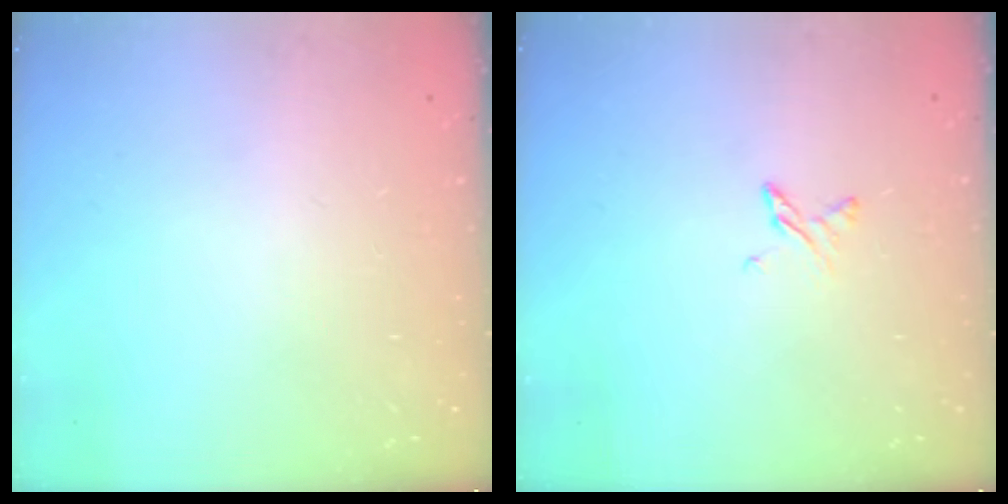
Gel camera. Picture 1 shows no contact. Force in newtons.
{"total": 3.4, "press": 3.4, "slide": 0.5}